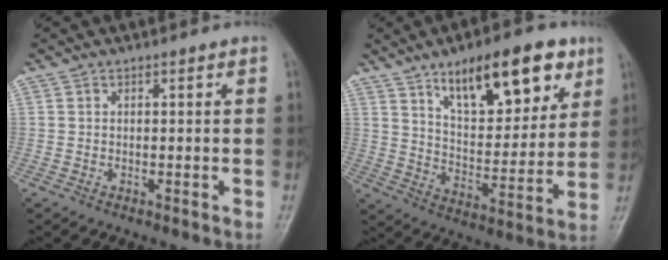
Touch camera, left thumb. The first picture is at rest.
{"total": 19.0, "force": [10.6, 8.0, 13.7], "torque": [-0.155, -0.047, 0.171]}